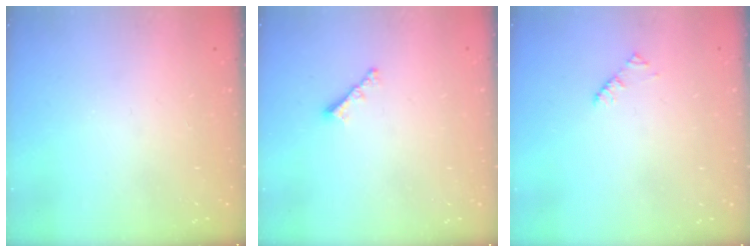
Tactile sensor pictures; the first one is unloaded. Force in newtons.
{"total": 2.2, "press": 2.2, "slide": 0.5}
{"total": 1.9, "press": 1.9, "slide": 0.3}